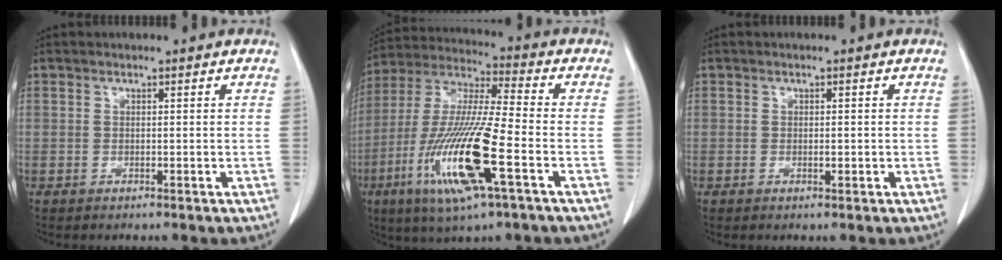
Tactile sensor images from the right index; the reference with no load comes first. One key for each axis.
{"total": 17.8, "fx": -6.2, "fy": 1.3, "fz": 16.6, "tx": -0.346, "ty": -0.022, "tz": -0.116}
{"total": 1.0, "fx": -0.1, "fy": 0.4, "fz": 0.9, "tx": -0.013, "ty": -0.001, "tz": 0.001}